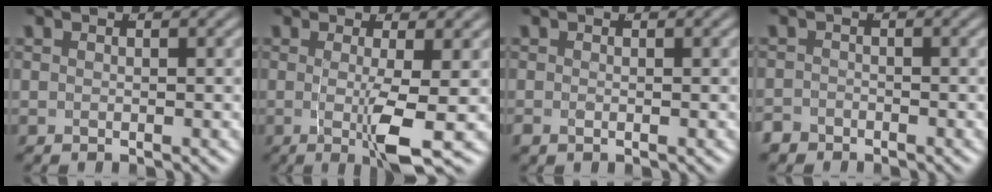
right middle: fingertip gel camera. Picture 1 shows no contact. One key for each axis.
{"total": 4.3, "fx": -0.8, "fy": -0.3, "fz": 4.2, "tx": -0.074, "ty": -0.021, "tz": -0.005}
{"total": 1.0, "fx": -0.6, "fy": 0.5, "fz": 0.6, "tx": -0.021, "ty": -0.012, "tz": -0.003}
{"total": 1.9, "fx": -1.8, "fy": 0.7, "fz": -0.1, "tx": 0.006, "ty": -0.014, "tz": -0.028}